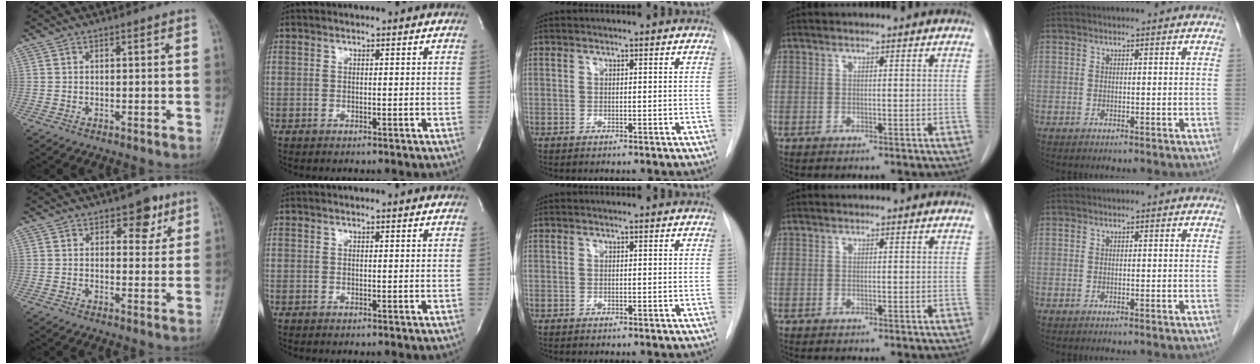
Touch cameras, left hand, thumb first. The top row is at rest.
{"thumb": {"total": 5.5, "force": [3.0, 3.3, 3.2], "torque": [-0.010, -0.012, 0.037]}, "index": {"total": 1.6, "force": [1.6, 0.0, 0.2], "torque": [-0.011, -0.004, 0.010]}}